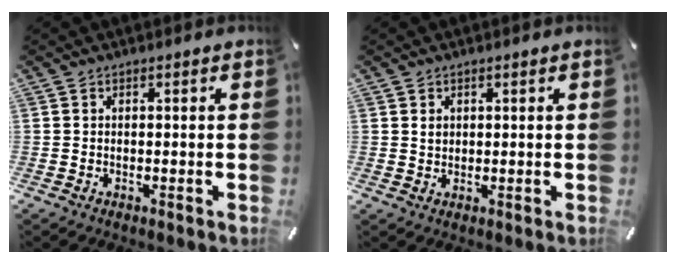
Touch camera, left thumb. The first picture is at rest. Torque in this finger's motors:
{"motor_torque": [0.53, 0.46, 0.24, -0.20, 0.04]}